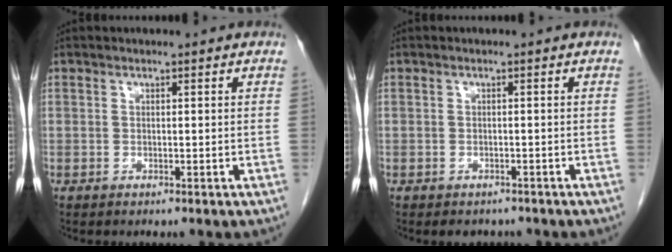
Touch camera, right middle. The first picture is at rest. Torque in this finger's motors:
{"motor_torque": [0.01, -0.01, 0.00, 0.00]}